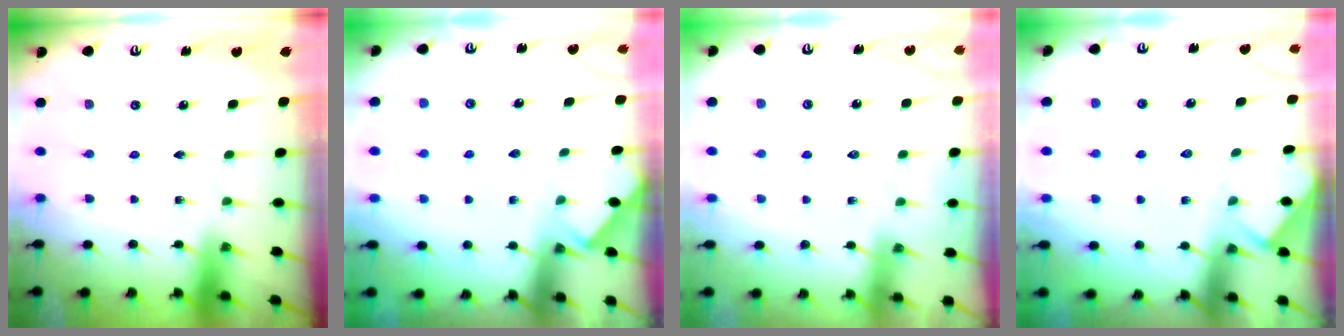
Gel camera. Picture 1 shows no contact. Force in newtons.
{"total": 2.3, "press": 2.3, "slide": 0.3}
{"total": 4.2, "press": 4.1, "slide": 0.5}
{"total": 4.3, "press": 4.2, "slide": 0.5}